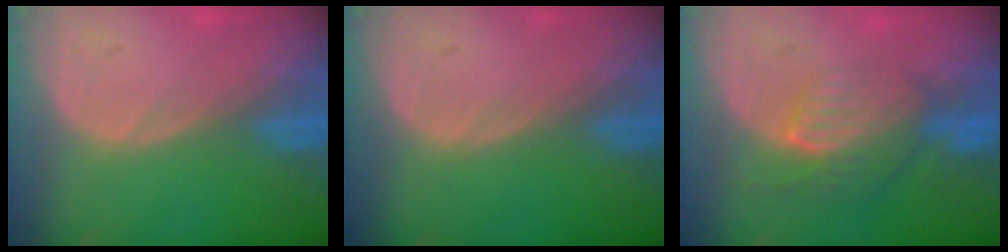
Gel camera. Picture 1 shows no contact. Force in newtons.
{"total": 0.0}
{"total": 8.1, "press": 7.2, "slide": 3.6}